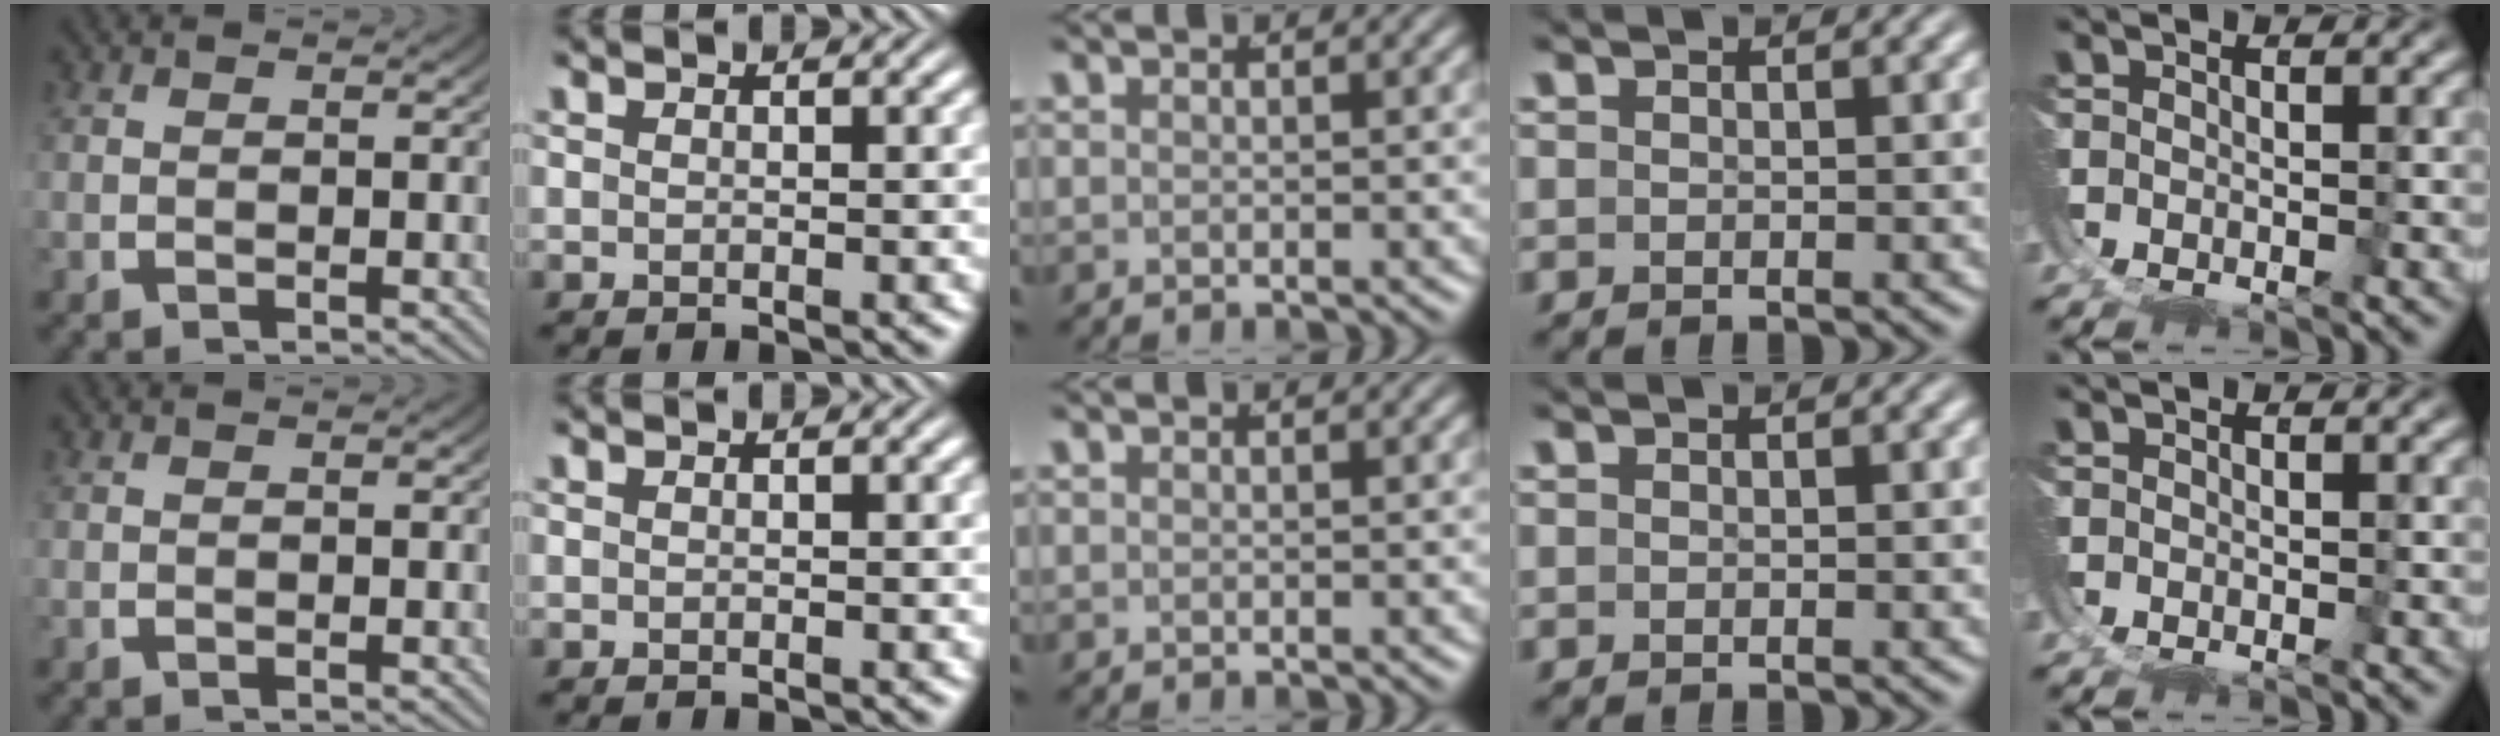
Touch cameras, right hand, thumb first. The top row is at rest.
{}